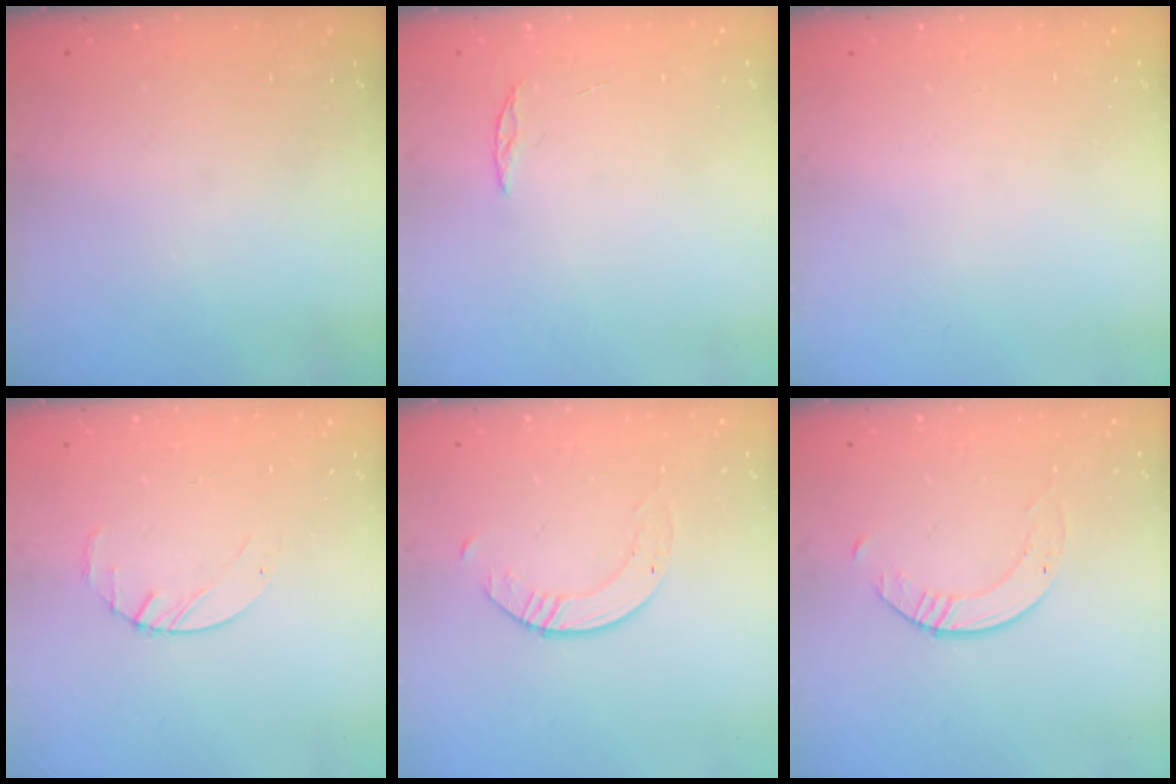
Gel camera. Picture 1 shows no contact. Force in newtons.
{"total": 2.0, "press": 2.0, "slide": 0.2}
{"total": 0.0}
{"total": 2.4, "press": 2.3, "slide": 0.3}
{"total": 1.7, "press": 1.7, "slide": 0.2}
{"total": 1.7, "press": 1.7, "slide": 0.2}